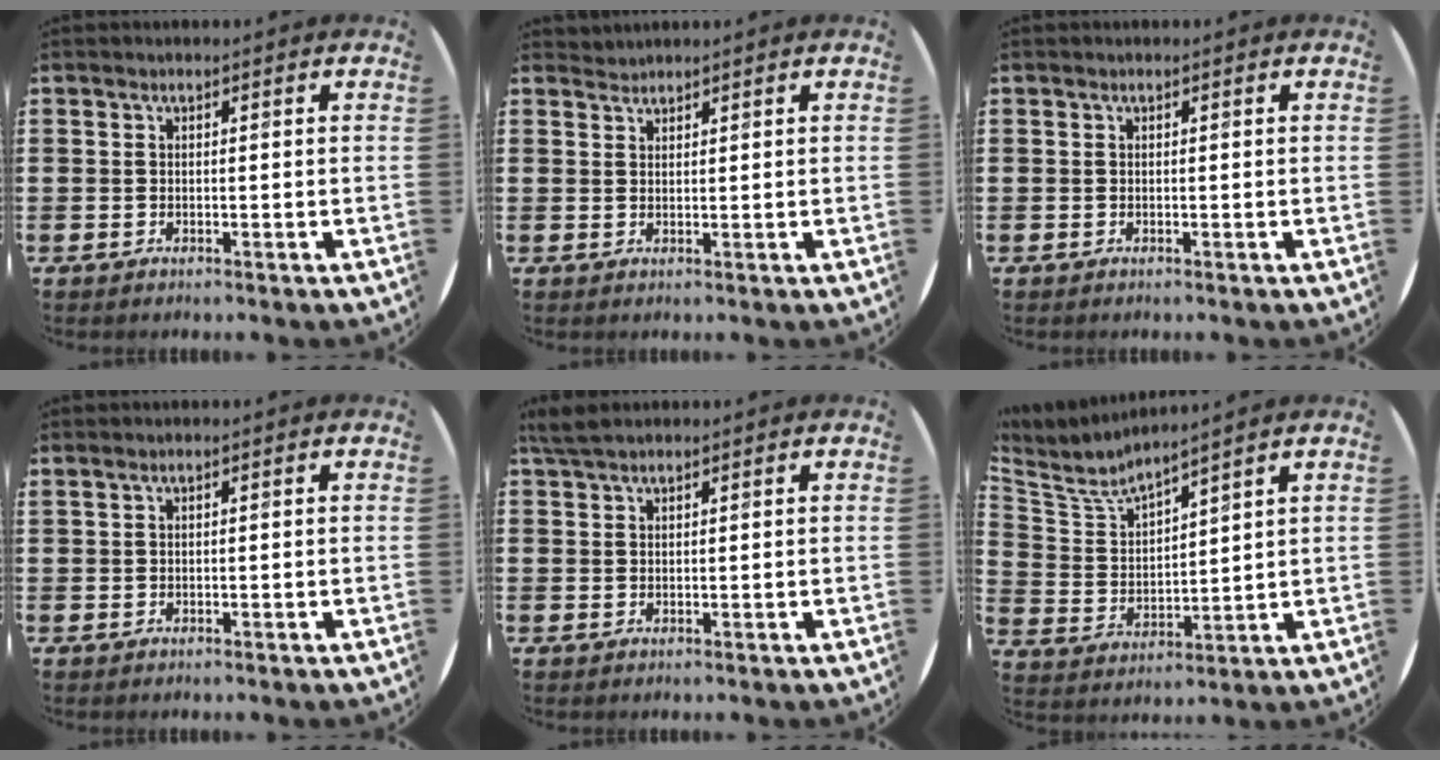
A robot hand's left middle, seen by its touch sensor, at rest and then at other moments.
{"total": 1.0, "force": [1.0, 0.0, -0.2], "torque": [0.003, 0.000, 0.019]}
{"total": 0.0}
{"total": 0.0}
{"total": 2.5, "force": [2.1, 0.6, 1.3], "torque": [-0.029, 0.005, 0.040]}
{"total": 4.5, "force": [4.3, 0.7, 1.1], "torque": [-0.043, -0.030, 0.070]}